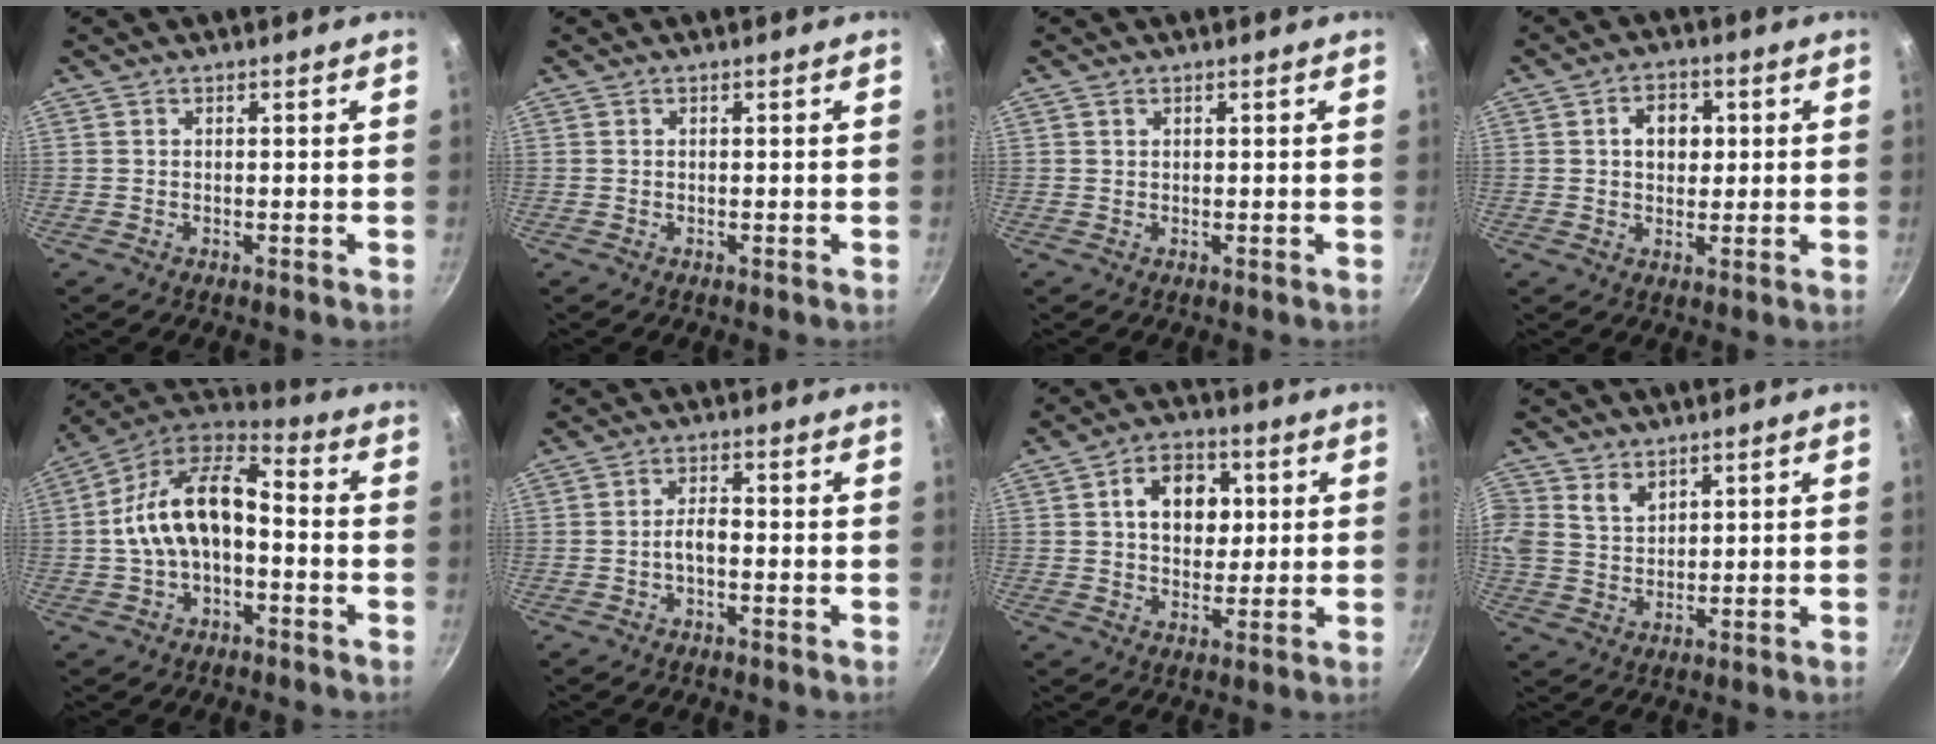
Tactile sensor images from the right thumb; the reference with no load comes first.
{"total": 0.0}
{"total": 0.8, "force": [0.4, 0.6, 0.3], "torque": [-0.004, 0.001, 0.008]}
{"total": 5.9, "force": [1.1, 4.5, 3.6], "torque": [-0.031, 0.005, 0.013]}
{"total": 15.6, "force": [-1.9, 9.0, 12.6], "torque": [-0.212, 0.052, -0.046]}
{"total": 3.1, "force": [-1.1, 1.4, 2.5], "torque": [-0.040, 0.020, -0.022]}
{"total": 10.5, "force": [2.3, 7.8, 6.7], "torque": [-0.068, 0.002, 0.029]}
{"total": 8.4, "force": [4.0, 6.5, 3.7], "torque": [-0.079, 0.000, 0.082]}